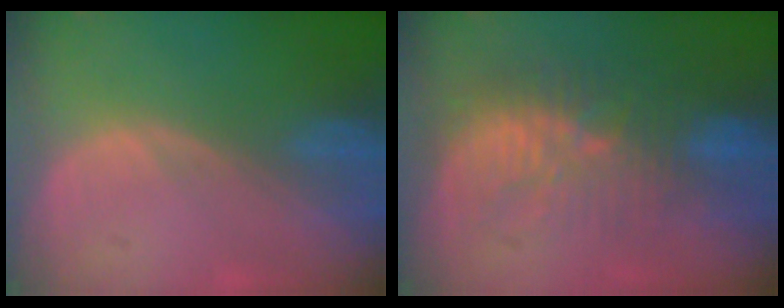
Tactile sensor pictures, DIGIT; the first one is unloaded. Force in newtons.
{"total": 9.2, "press": 9.0, "slide": 2.0}